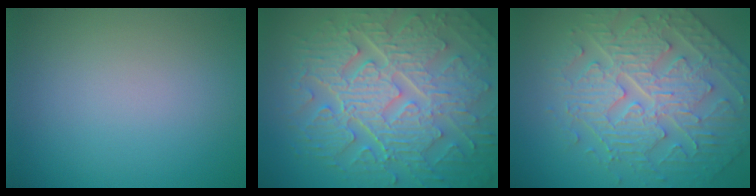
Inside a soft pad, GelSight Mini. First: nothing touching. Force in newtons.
{"total": 10.7, "press": 7.1, "slide": 8.0}
{"total": 5.5, "press": 5.2, "slide": 1.8}